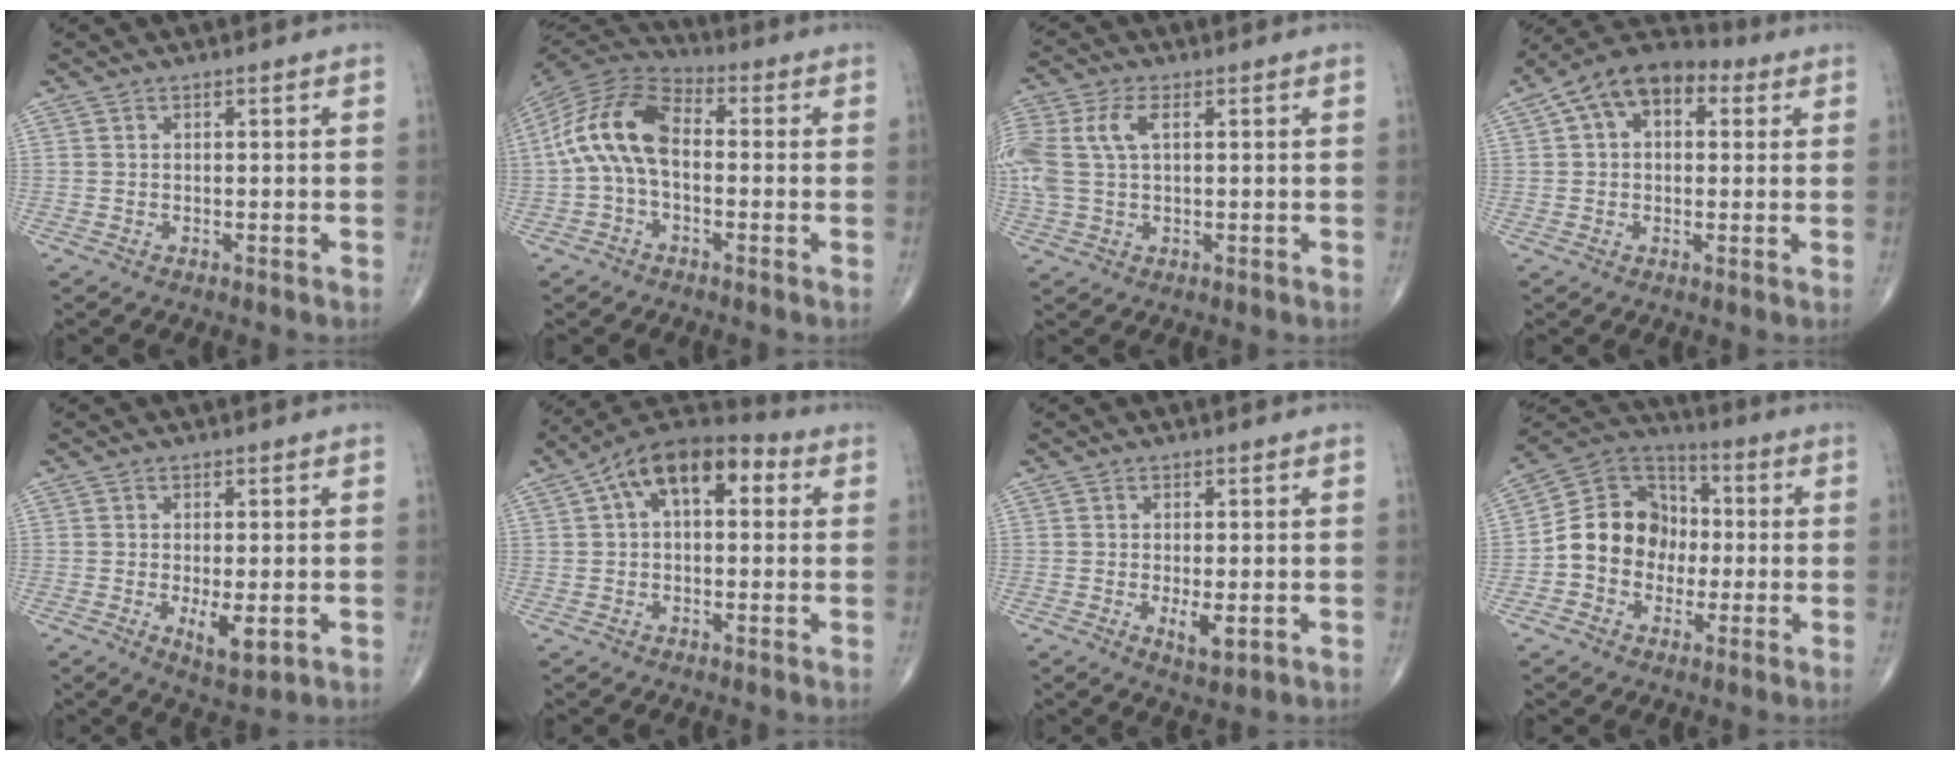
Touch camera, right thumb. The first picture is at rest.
{"total": 13.6, "force": [-0.2, 7.9, 11.0], "torque": [-0.213, 0.037, -0.017]}
{"total": 10.9, "force": [2.3, 6.2, 8.6], "torque": [-0.237, 0.022, 0.049]}
{"total": 12.3, "force": [3.8, 7.8, 8.7], "torque": [-0.128, 0.032, 0.051]}
{"total": 5.3, "force": [-1.2, 2.0, 4.8], "torque": [-0.079, -0.014, -0.015]}
{"total": 13.7, "force": [3.8, 7.6, 10.7], "torque": [-0.153, 0.038, 0.051]}
{"total": 3.8, "force": [-0.8, 1.4, 3.4], "torque": [-0.057, -0.010, -0.011]}
{"total": 13.4, "force": [-1.6, 11.4, 6.9], "torque": [-0.083, 0.039, -0.039]}